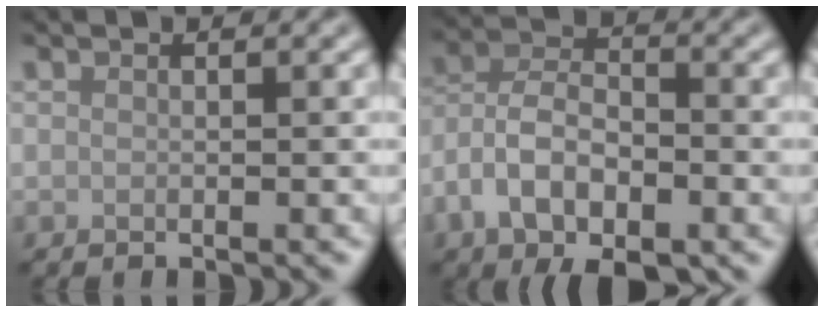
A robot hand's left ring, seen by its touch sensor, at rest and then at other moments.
{"total": 8.5, "force": [-4.1, 4.4, 6.1], "torque": [-0.111, 0.000, -0.077]}